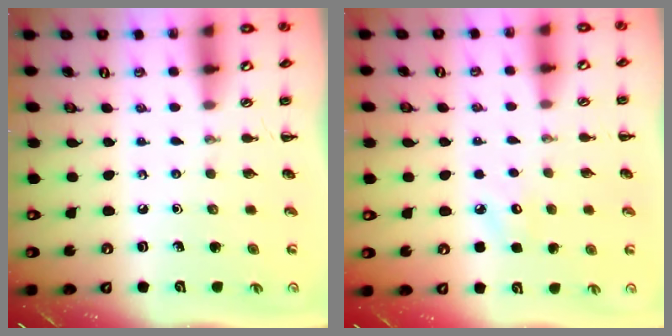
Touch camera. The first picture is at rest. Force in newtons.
{"total": 6.0, "press": 5.9, "slide": 1.2}